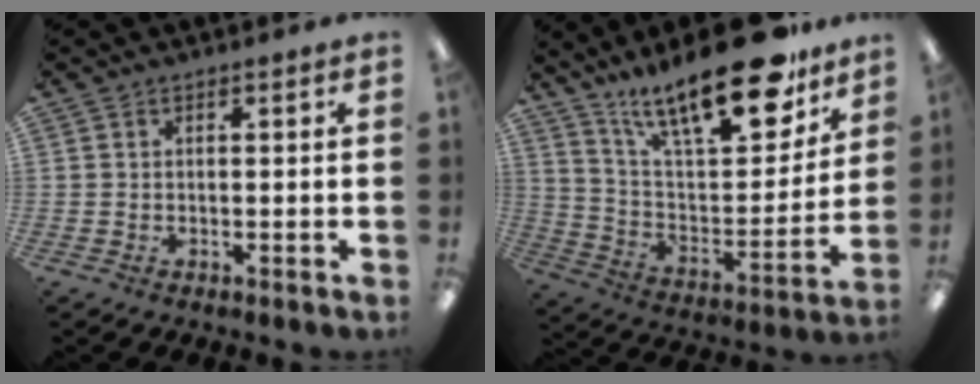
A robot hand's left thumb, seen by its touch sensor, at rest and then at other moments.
{"total": 24.7, "force": [17.7, 8.0, 15.2], "torque": [-0.234, -0.112, 0.300]}